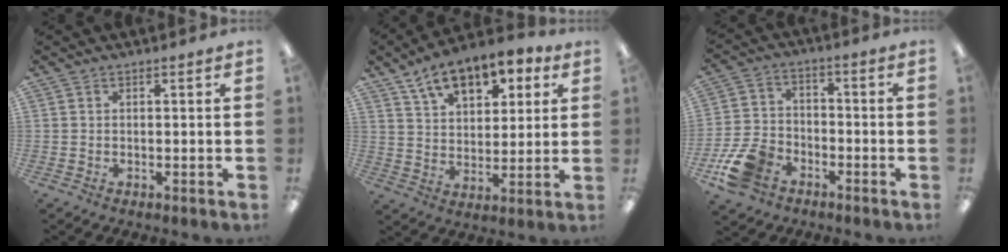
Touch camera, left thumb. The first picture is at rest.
{"total": 12.6, "force": [8.9, 6.8, 5.8], "torque": [-0.095, -0.043, 0.163]}
{"total": 10.7, "force": [-6.2, 7.1, 5.0], "torque": [-0.109, 0.039, -0.114]}